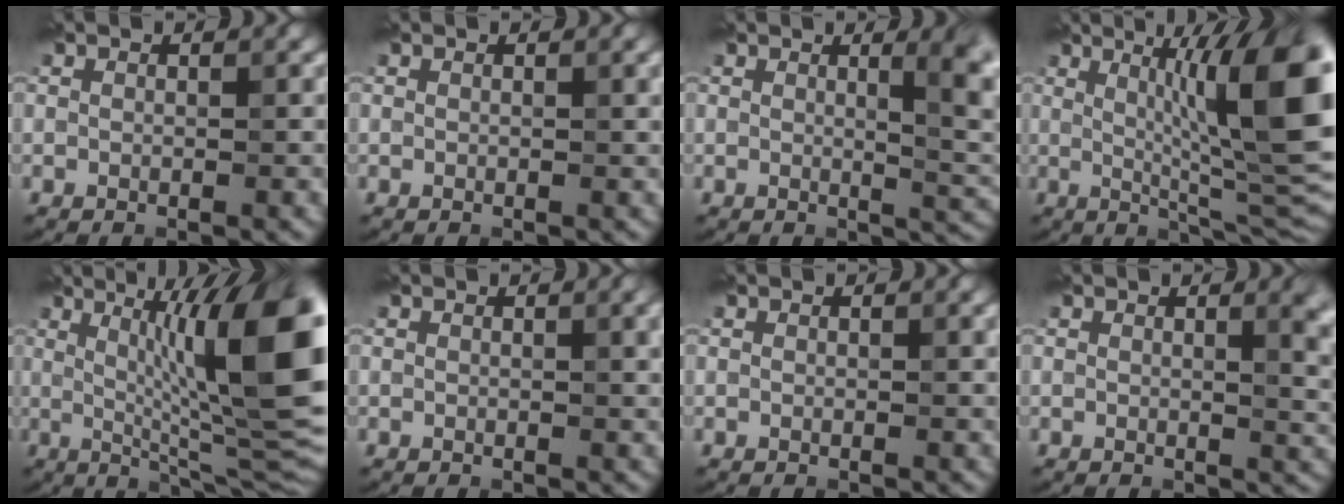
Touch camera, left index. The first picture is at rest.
{"total": 1.3, "force": [0.6, 0.3, 1.1], "torque": [-0.015, 0.001, 0.011]}
{"total": 5.7, "force": [1.4, 1.8, 5.2], "torque": [-0.051, -0.003, 0.021]}
{"total": 12.4, "force": [2.4, 2.4, 11.9], "torque": [-0.150, 0.005, 0.042]}
{"total": 13.9, "force": [2.6, 3.0, 13.3], "torque": [-0.169, 0.008, 0.041]}
{"total": 2.6, "force": [1.0, 0.8, 2.3], "torque": [-0.031, 0.004, 0.016]}
{"total": 1.0, "force": [0.5, 0.2, 0.8], "torque": [-0.011, 0.000, 0.009]}
{"total": 4.8, "force": [1.4, 1.9, 4.1], "torque": [-0.032, -0.001, 0.022]}